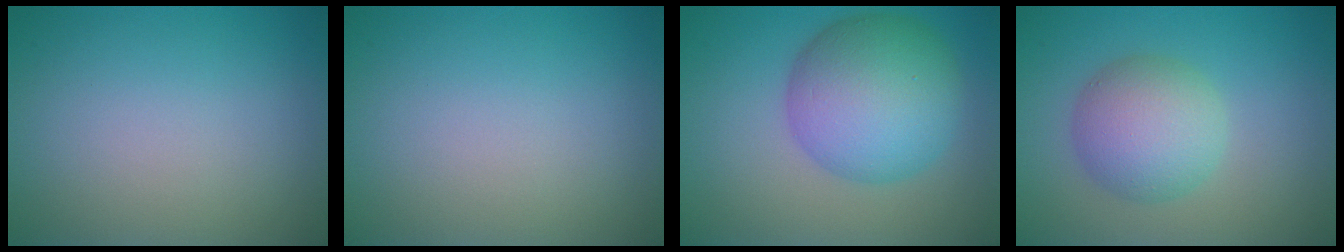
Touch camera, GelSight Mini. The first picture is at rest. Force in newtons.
{"total": 0.0}
{"total": 9.1, "press": 9.1, "slide": 0.2}
{"total": 5.2, "press": 5.2, "slide": 0.0}